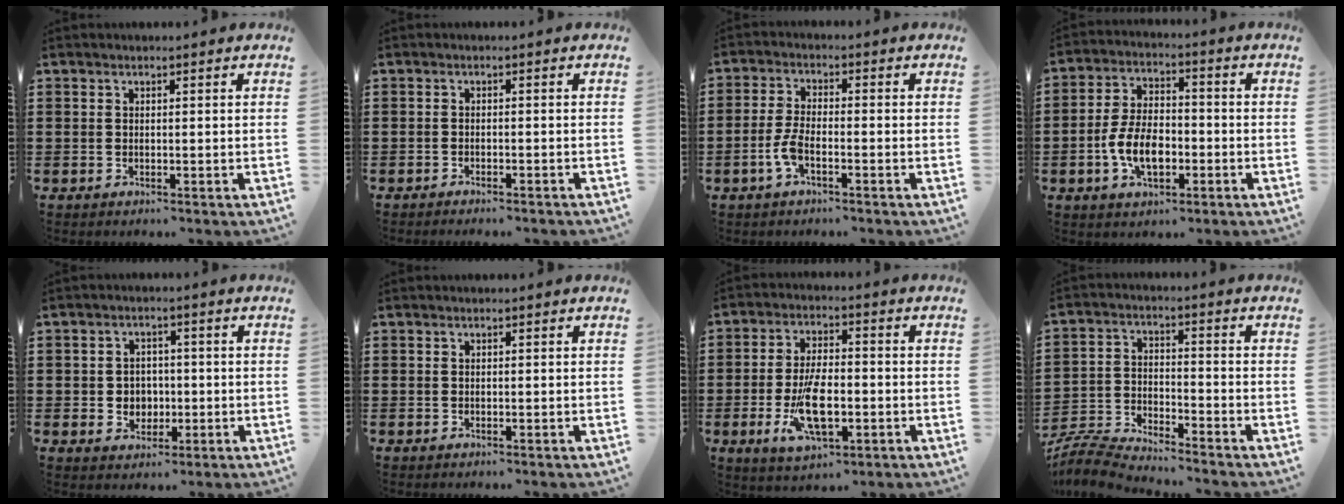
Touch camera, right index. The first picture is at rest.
{"total": 1.1, "force": [-1.1, 0.0, 0.2], "torque": [-0.006, 0.001, -0.021]}
{"total": 4.0, "force": [-1.8, 1.2, 3.4], "torque": [-0.088, -0.009, -0.040]}
{"total": 8.2, "force": [-2.4, 4.5, 6.4], "torque": [-0.145, 0.004, -0.050]}
{"total": 3.4, "force": [-0.4, 3.2, 1.2], "torque": [-0.026, 0.003, -0.014]}
{"total": 0.0}
{"total": 9.6, "force": [-2.5, 4.1, 8.3], "torque": [-0.185, -0.014, -0.045]}
{"total": 6.3, "force": [-6.2, 0.1, 1.0], "torque": [-0.041, -0.003, -0.128]}